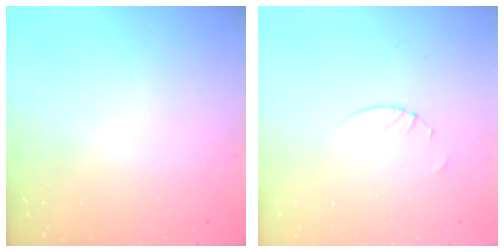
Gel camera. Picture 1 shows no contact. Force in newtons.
{"total": 1.9, "press": 1.9, "slide": 0.2}